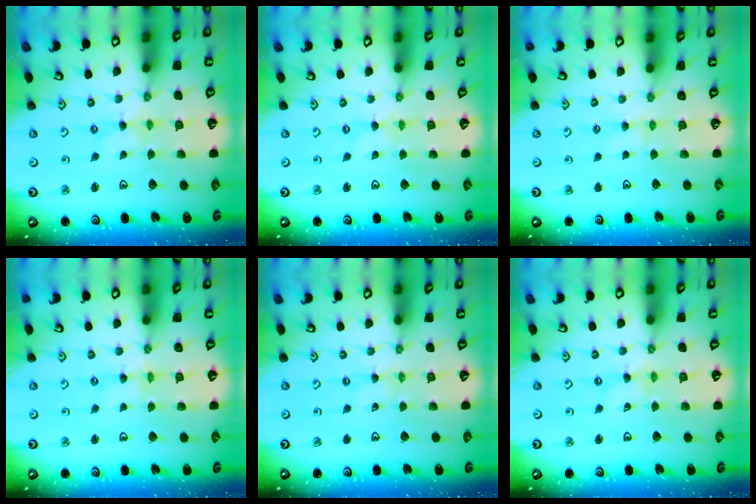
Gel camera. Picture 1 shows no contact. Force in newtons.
{"total": 0.0}
{"total": 2.6, "press": 2.6, "slide": 0.5}
{"total": 0.0}
{"total": 0.0}
{"total": 0.0}